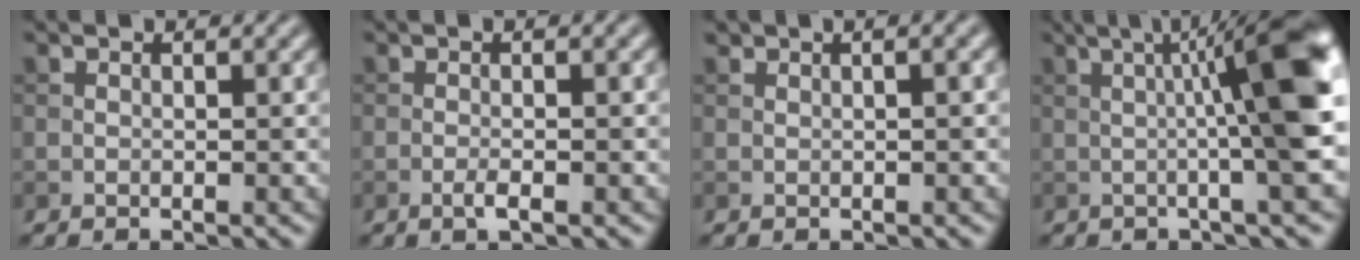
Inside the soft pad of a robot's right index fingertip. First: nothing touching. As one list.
[{"total": 1.9, "force": [-0.6, 0.3, 1.8], "torque": [-0.032, 0.001, -0.016]}, {"total": 2.2, "force": [1.1, 0.7, 1.8], "torque": [-0.019, -0.005, 0.010]}, {"total": 9.4, "force": [0.9, 1.2, 9.3], "torque": [-0.117, 0.015, 0.011]}]